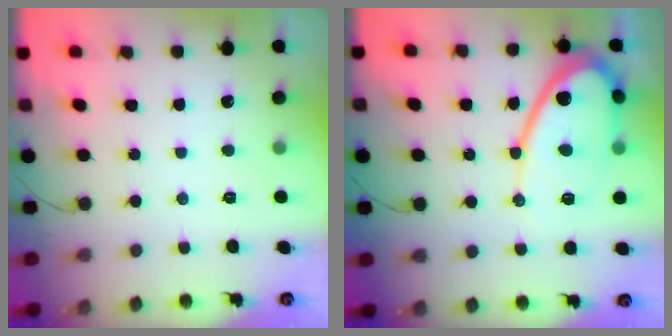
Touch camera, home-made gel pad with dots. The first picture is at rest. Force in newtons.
{"total": 13.8, "press": 13.7, "slide": 1.1}